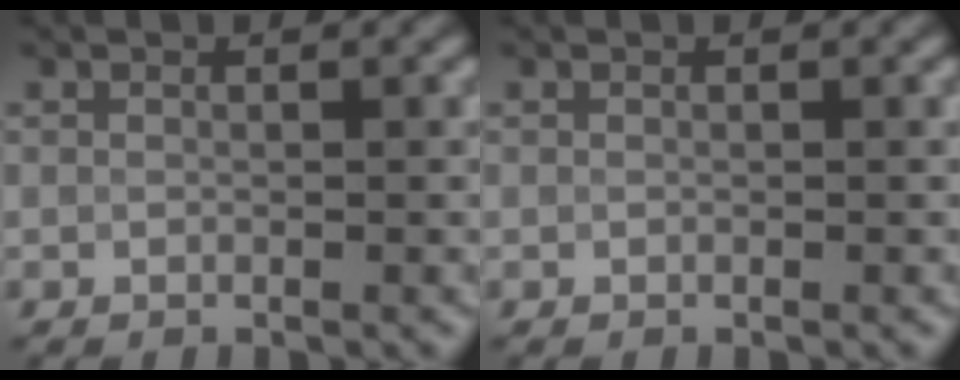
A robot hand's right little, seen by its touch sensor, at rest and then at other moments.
{"total": 0.0}